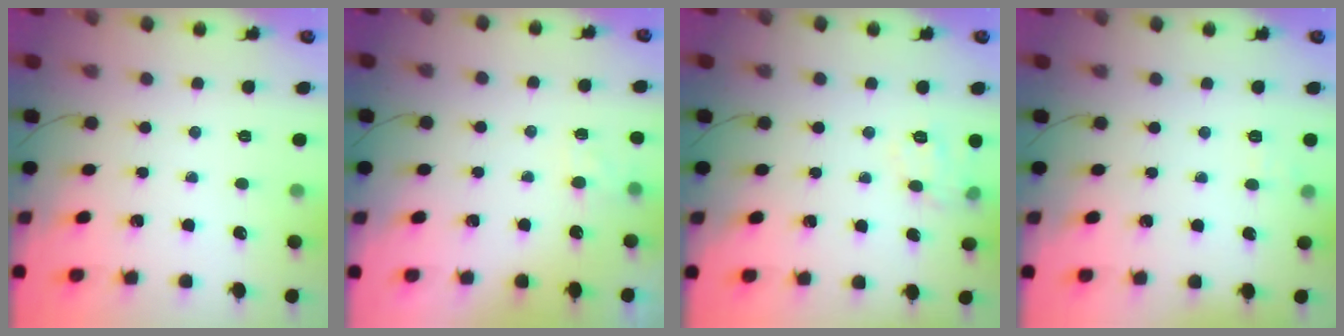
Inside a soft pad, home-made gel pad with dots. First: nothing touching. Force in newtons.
{"total": 3.0, "press": 2.9, "slide": 1.1}
{"total": 8.5, "press": 8.4, "slide": 1.5}
{"total": 5.1, "press": 4.8, "slide": 1.4}